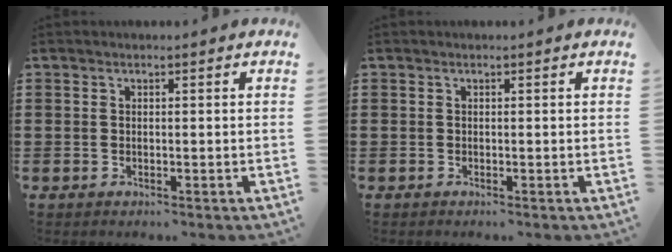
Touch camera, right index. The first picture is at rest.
{"total": 0.0}